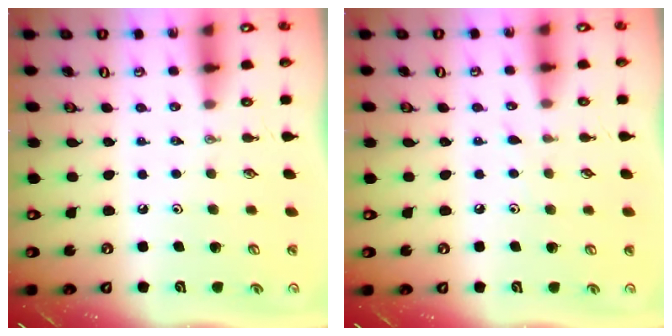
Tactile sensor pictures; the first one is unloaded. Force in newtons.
{"total": 3.5, "press": 3.5, "slide": 0.4}